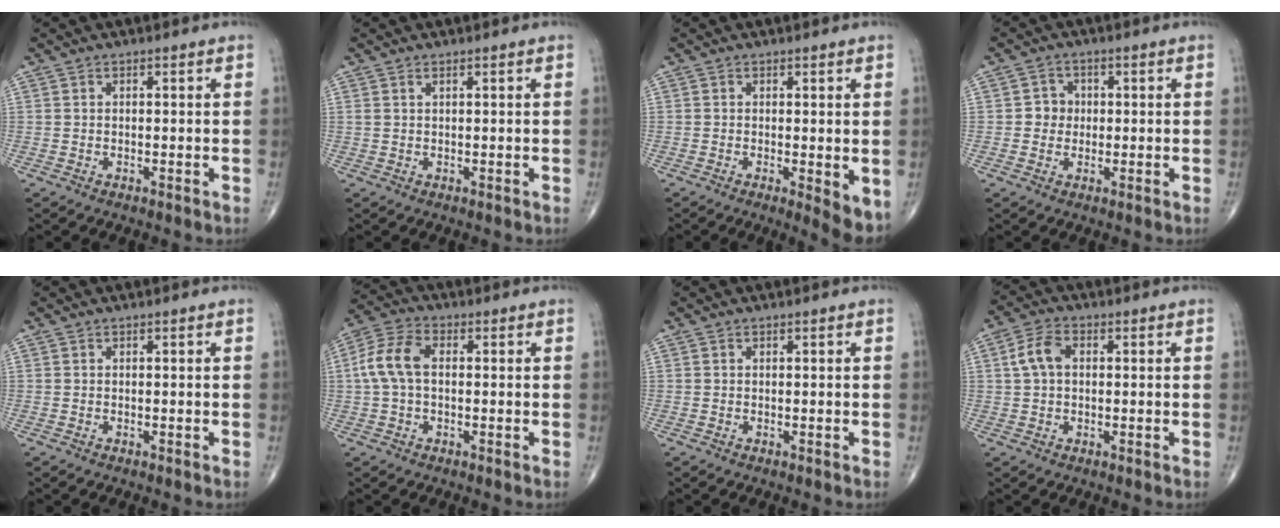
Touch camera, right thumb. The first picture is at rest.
{"total": 0.7, "force": [0.5, 0.2, 0.5], "torque": [-0.015, 0.007, 0.013]}
{"total": 5.1, "force": [-0.8, 1.6, 4.8], "torque": [-0.066, -0.015, -0.011]}
{"total": 3.4, "force": [0.0, 3.2, 1.1], "torque": [0.006, 0.008, -0.006]}
{"total": 0.0}
{"total": 8.1, "force": [0.5, 4.9, 6.5], "torque": [-0.143, 0.025, 0.004]}
{"total": 0.0}
{"total": 5.5, "force": [0.9, 3.6, 4.1], "torque": [-0.085, 0.016, 0.013]}